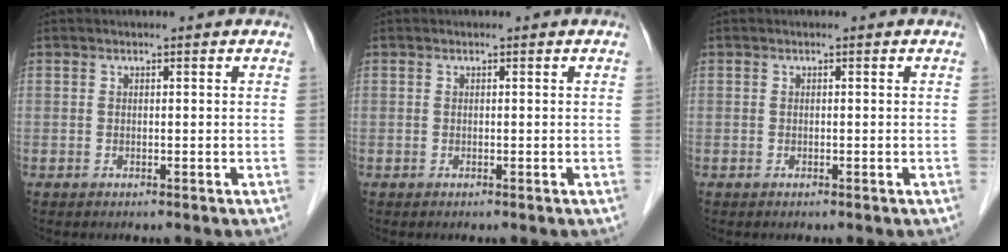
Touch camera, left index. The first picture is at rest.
{"total": 0.0}
{"total": 0.0}